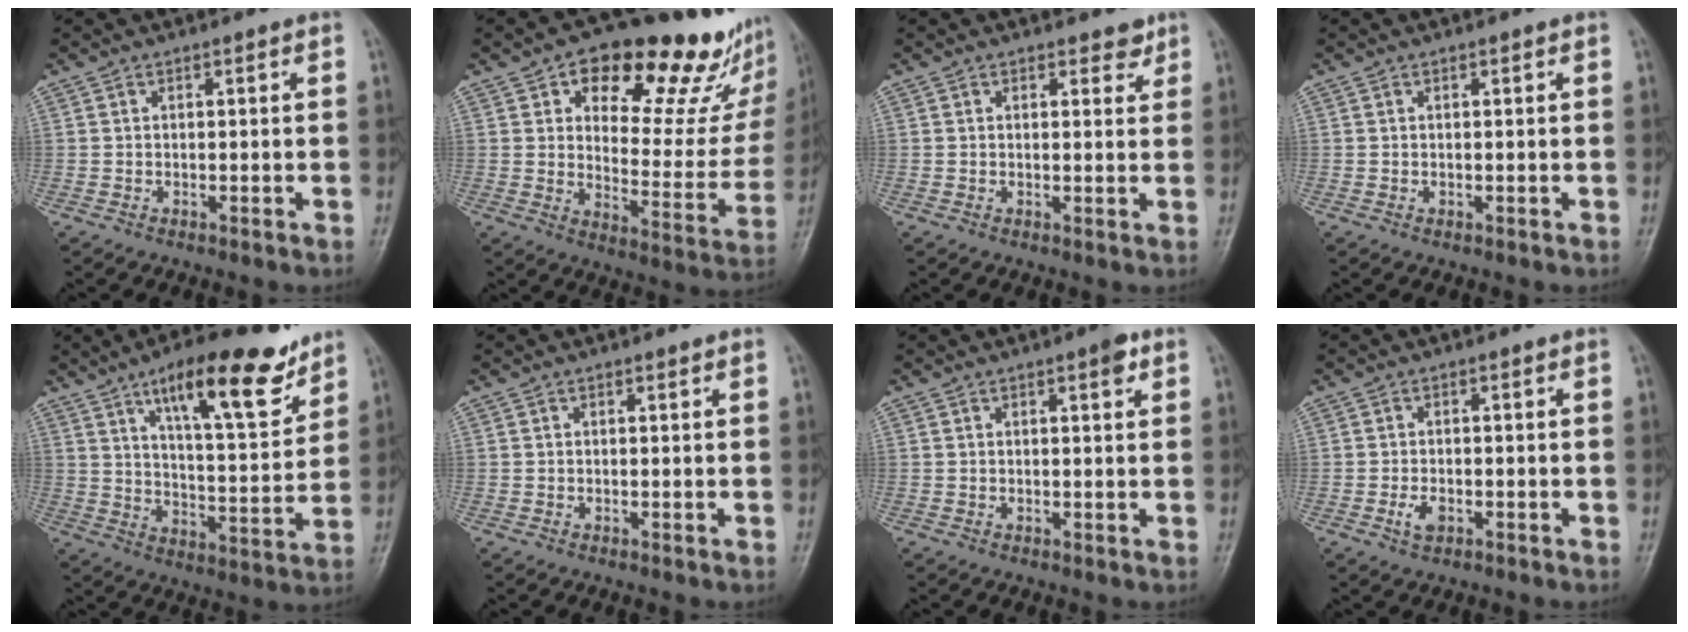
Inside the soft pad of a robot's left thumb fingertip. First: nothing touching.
{"total": 24.9, "force": [15.6, 11.2, 15.8], "torque": [-0.160, -0.063, 0.213]}
{"total": 2.1, "force": [1.6, 1.2, 0.8], "torque": [0.007, -0.009, 0.017]}
{"total": 0.0}
{"total": 17.6, "force": [11.1, 5.4, 12.6], "torque": [-0.164, -0.057, 0.179]}
{"total": 0.0}
{"total": 2.5, "force": [1.3, 0.7, 1.9], "torque": [-0.024, -0.004, 0.016]}
{"total": 2.4, "force": [-0.9, 1.4, 1.7], "torque": [-0.036, 0.001, -0.016]}